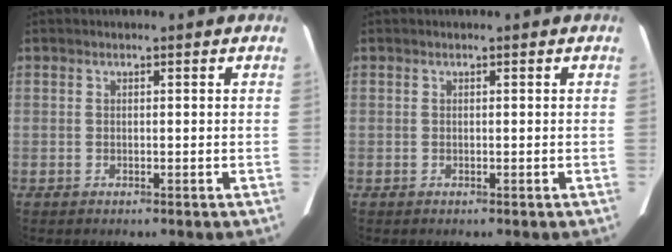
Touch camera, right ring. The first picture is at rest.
{"total": 0.0}